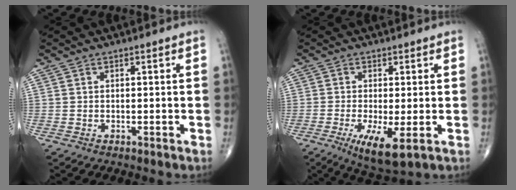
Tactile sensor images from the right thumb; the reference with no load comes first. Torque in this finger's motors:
{"motor_torque": [0.44, 0.82, 0.01, -0.15, 0.19]}